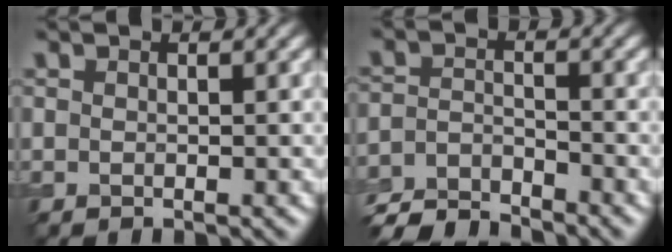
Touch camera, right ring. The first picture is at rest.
{"total": 4.8, "force": [-4.5, 1.1, 1.3], "torque": [-0.026, -0.010, -0.094]}